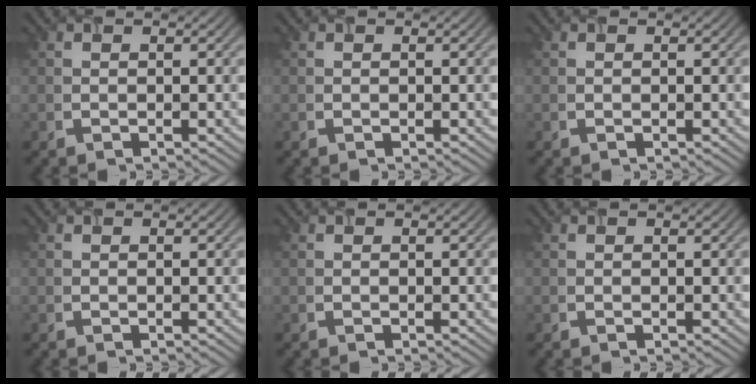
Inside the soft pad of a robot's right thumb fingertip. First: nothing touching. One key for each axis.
{"total": 0.0}
{"total": 0.0}
{"total": 0.0}
{"total": 0.0}
{"total": 0.0}